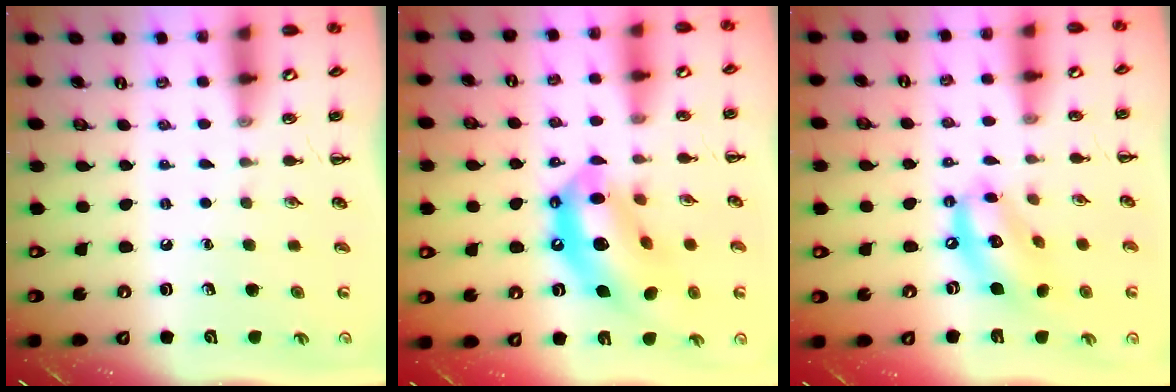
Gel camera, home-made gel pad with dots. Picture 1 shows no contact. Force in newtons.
{"total": 16.3, "press": 15.7, "slide": 4.3}
{"total": 12.5, "press": 12.2, "slide": 3.0}